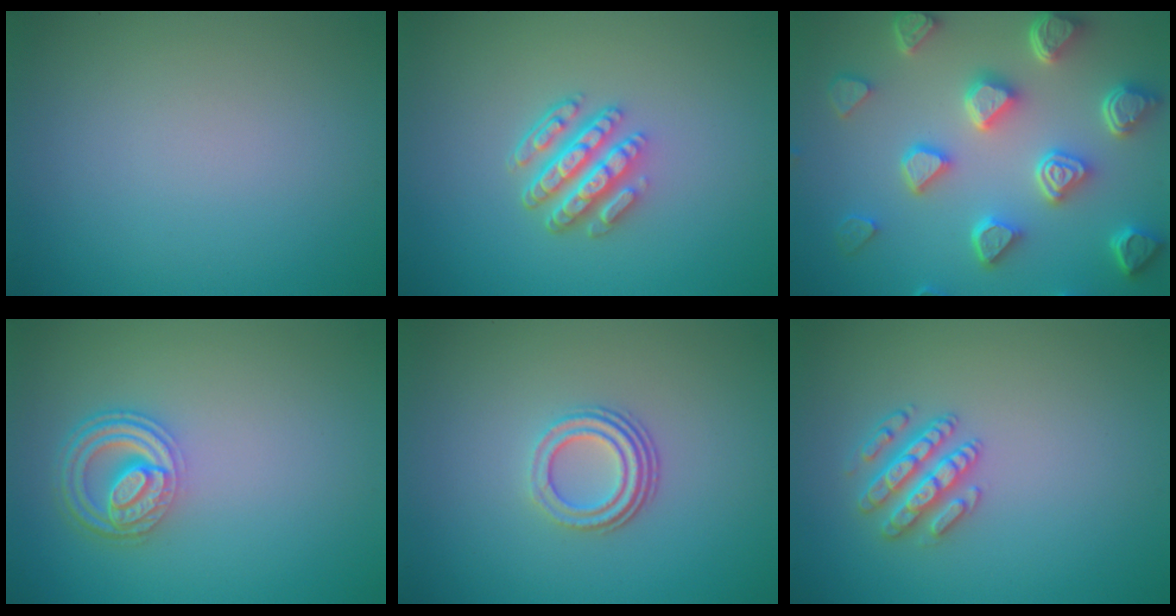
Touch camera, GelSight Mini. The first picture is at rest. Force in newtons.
{"total": 4.7, "press": 3.5, "slide": 3.1}
{"total": 7.5, "press": 6.0, "slide": 4.6}
{"total": 4.6, "press": 3.5, "slide": 2.9}
{"total": 3.2, "press": 2.2, "slide": 2.3}
{"total": 2.9, "press": 2.9, "slide": 0.7}